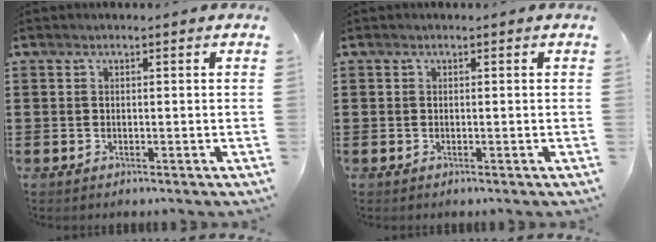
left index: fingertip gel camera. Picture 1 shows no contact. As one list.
[{"total": 0.0}]